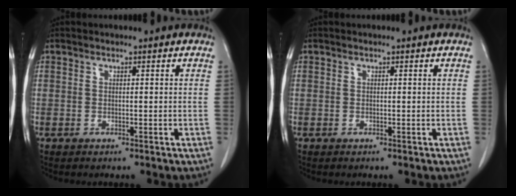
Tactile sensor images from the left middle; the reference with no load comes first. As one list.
[{"total": 0.0}]